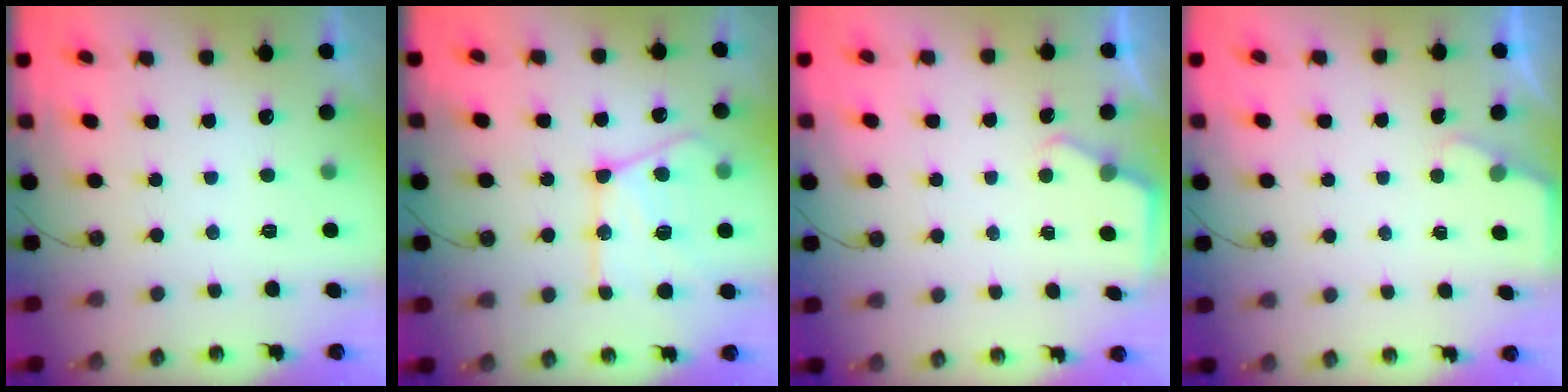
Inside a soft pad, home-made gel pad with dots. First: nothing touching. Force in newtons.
{"total": 18.4, "press": 18.3, "slide": 1.4}
{"total": 2.8, "press": 2.8, "slide": 0.5}
{"total": 1.5, "press": 1.5, "slide": 0.3}